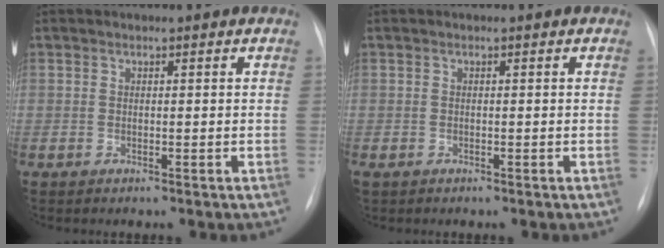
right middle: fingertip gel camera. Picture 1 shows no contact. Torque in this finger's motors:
{"motor_torque": [0.92, -1.22, 0.25, 0.21]}